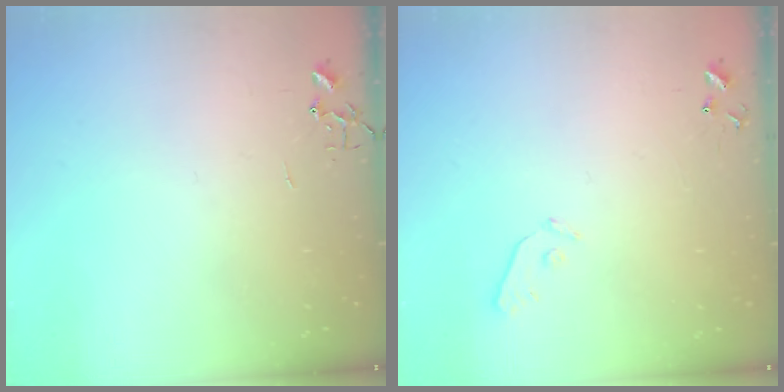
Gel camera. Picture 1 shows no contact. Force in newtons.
{"total": 4.9, "press": 4.9, "slide": 0.5}